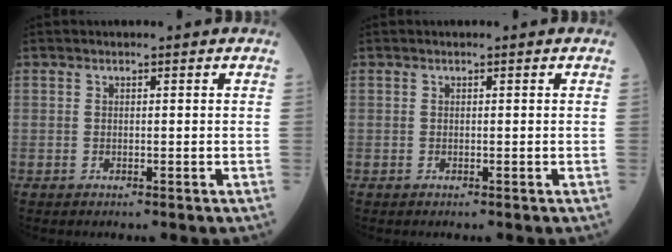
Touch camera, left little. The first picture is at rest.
{"total": 0.0}